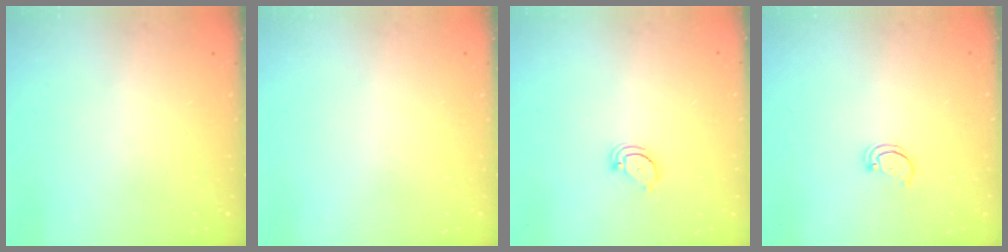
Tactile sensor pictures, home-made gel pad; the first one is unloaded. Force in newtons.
{"total": 0.0}
{"total": 2.1, "press": 2.1, "slide": 0.2}
{"total": 1.5, "press": 1.5, "slide": 0.1}